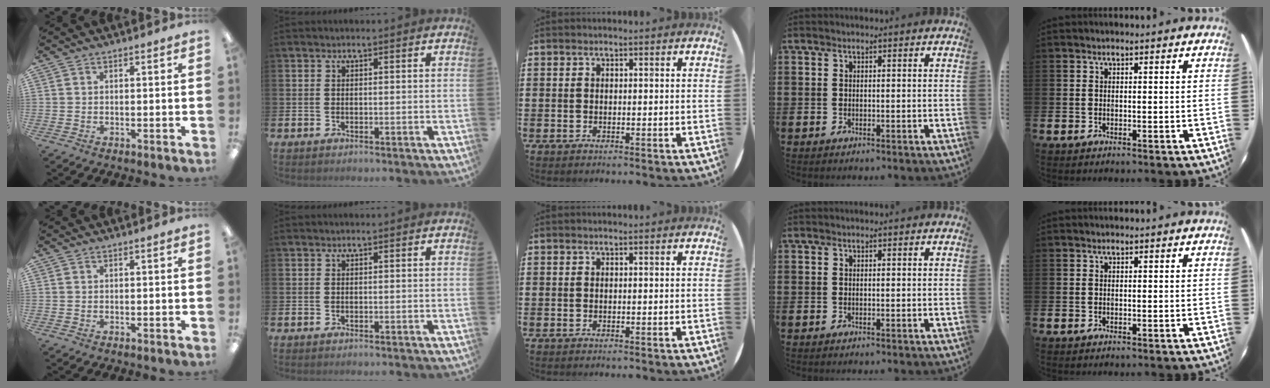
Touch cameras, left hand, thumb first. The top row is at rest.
{}